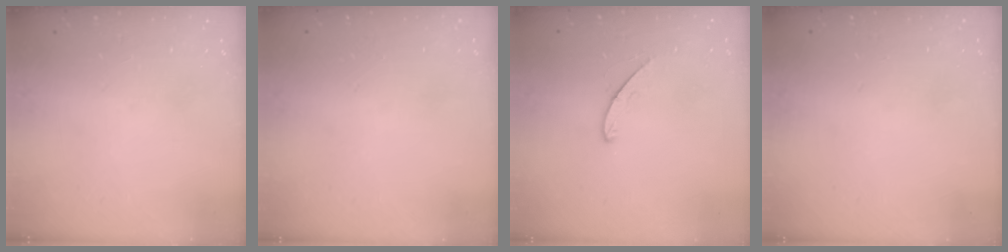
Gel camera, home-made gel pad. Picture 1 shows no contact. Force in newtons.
{"total": 0.0}
{"total": 4.5, "press": 4.5, "slide": 0.4}
{"total": 0.0}